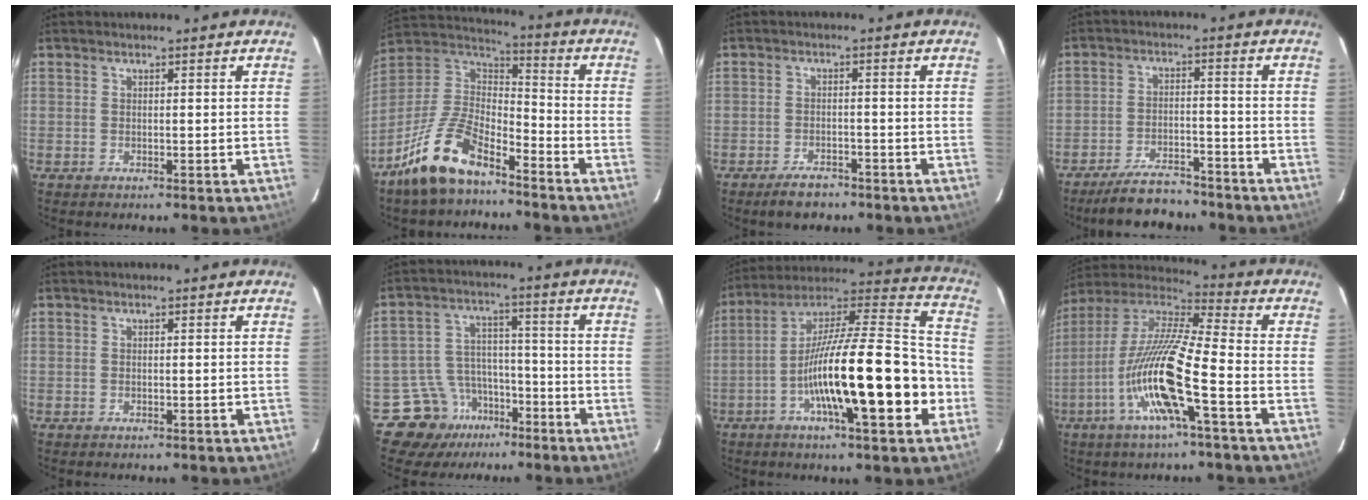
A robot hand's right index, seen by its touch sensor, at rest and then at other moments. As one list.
[{"total": 13.7, "force": [-9.7, 4.9, 8.3], "torque": [-0.179, 0.012, -0.188]}, {"total": 3.9, "force": [-3.0, 1.8, 1.8], "torque": [-0.035, 0.000, -0.045]}, {"total": 7.9, "force": [-7.1, 2.4, 2.6], "torque": [-0.048, -0.005, -0.122]}, {"total": 0.0}, {"total": 10.0, "force": [-6.0, 7.9, 1.1], "torque": [-0.018, 0.051, -0.086]}, {"total": 23.2, "force": [-6.4, 3.4, 22.0], "torque": [-0.342, 0.011, -0.103]}, {"total": 16.8, "force": [-5.7, 1.2, 15.8], "torque": [-0.324, -0.005, -0.112]}]